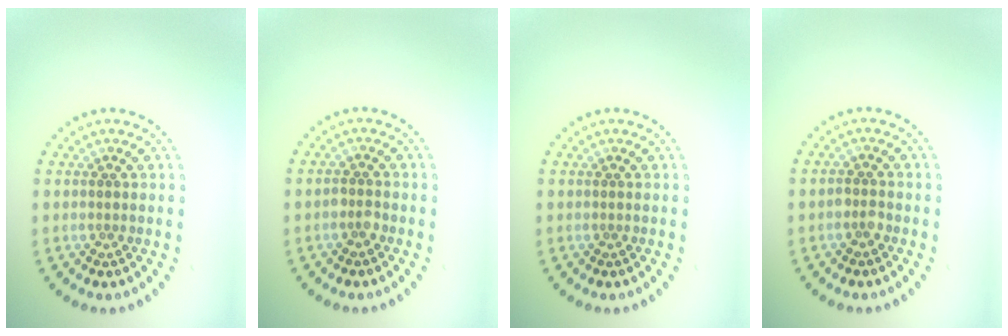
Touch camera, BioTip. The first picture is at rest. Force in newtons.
{"total": 1.0, "press": 1.0, "slide": 0.2}
{"total": 0.0}
{"total": 1.0, "press": 1.0, "slide": 0.2}